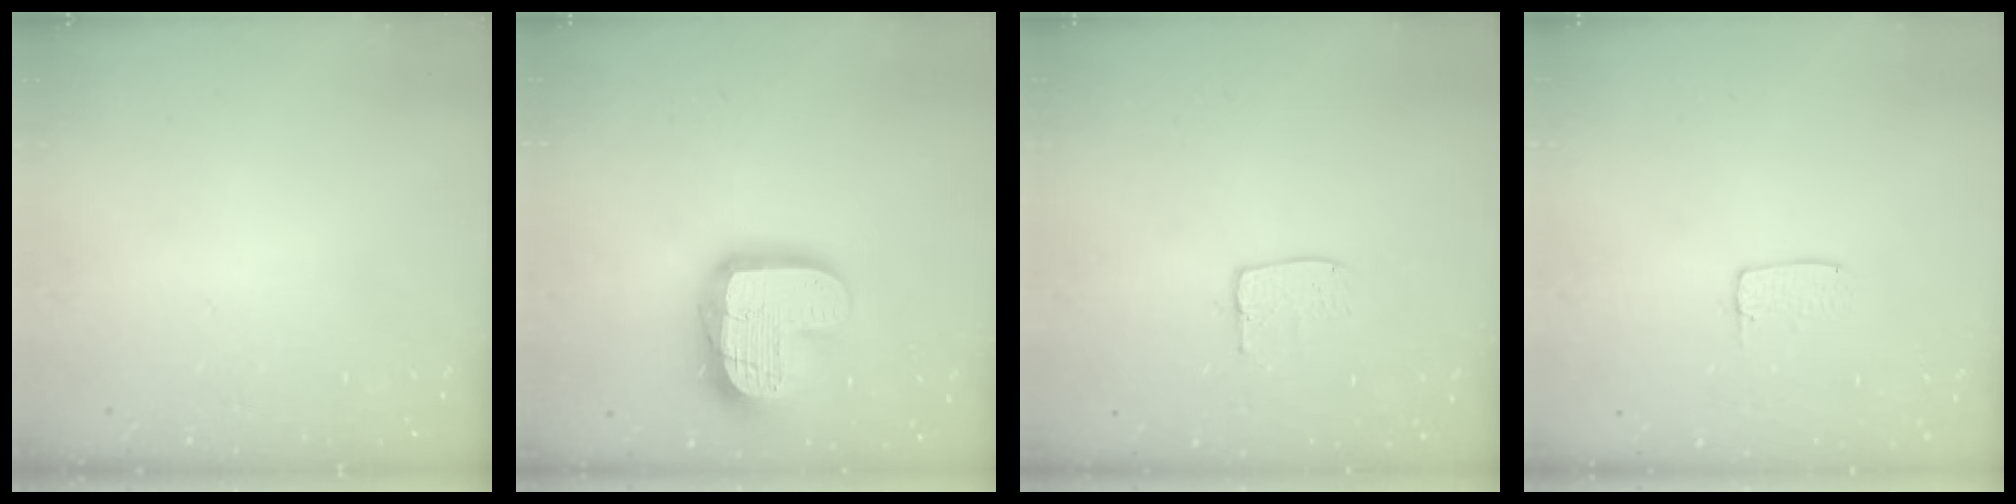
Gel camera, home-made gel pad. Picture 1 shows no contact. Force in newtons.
{"total": 18.1, "press": 18.0, "slide": 1.5}
{"total": 6.3, "press": 6.3, "slide": 0.4}
{"total": 4.2, "press": 4.2, "slide": 0.3}